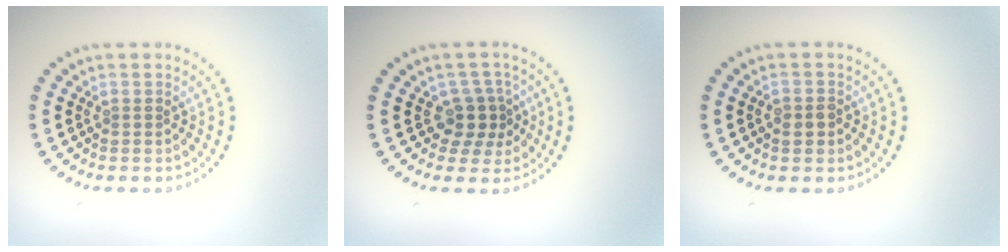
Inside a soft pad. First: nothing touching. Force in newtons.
{"total": 2.6, "press": 2.0, "slide": 1.7}
{"total": 1.6, "press": 1.4, "slide": 0.7}